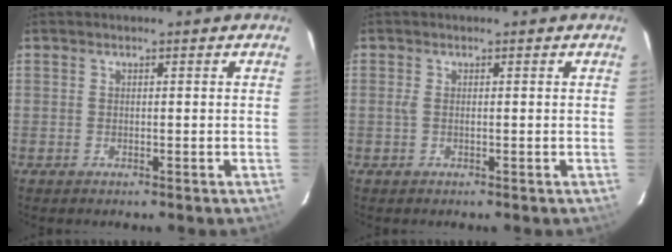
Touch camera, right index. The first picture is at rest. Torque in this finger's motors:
{"motor_torque": [0.22, 0.07, 0.10, 0.03]}